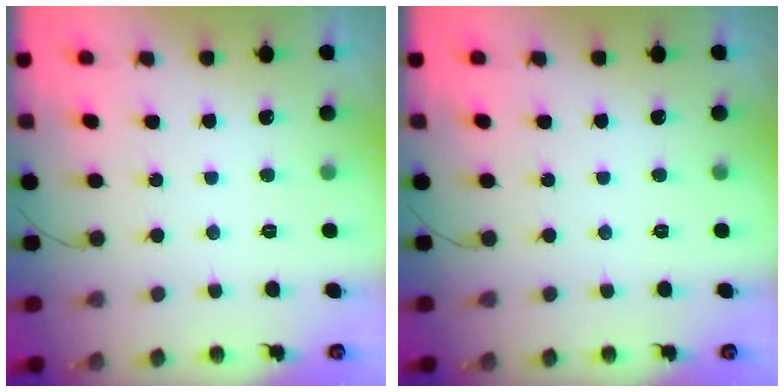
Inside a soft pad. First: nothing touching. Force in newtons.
{"total": 0.0}